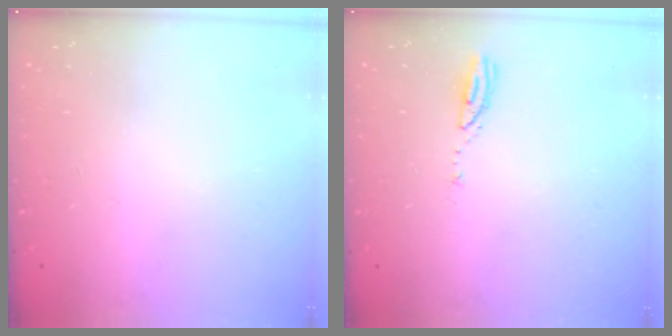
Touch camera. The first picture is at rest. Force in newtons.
{"total": 4.0, "press": 4.0, "slide": 0.4}